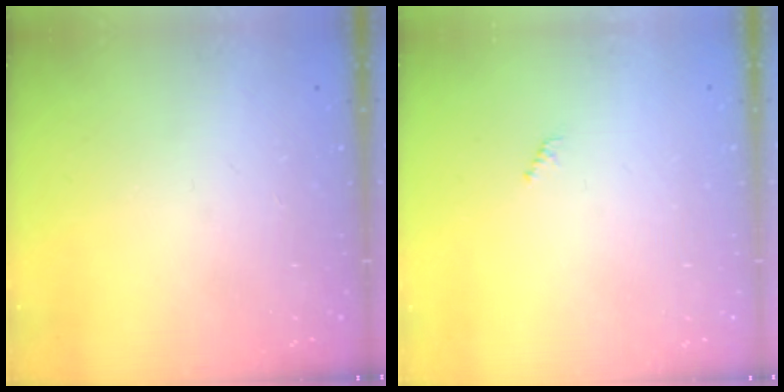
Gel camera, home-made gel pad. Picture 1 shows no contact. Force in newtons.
{"total": 0.7, "press": 0.7, "slide": 0.3}